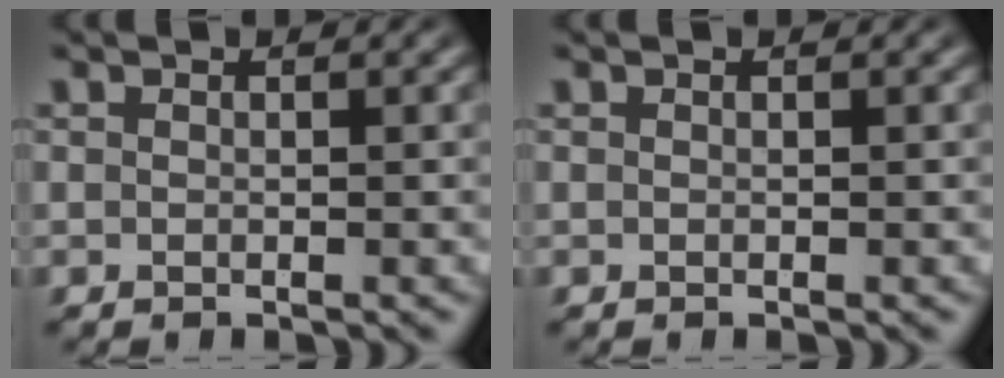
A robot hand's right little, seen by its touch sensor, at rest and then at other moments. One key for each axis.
{"total": 0.0}